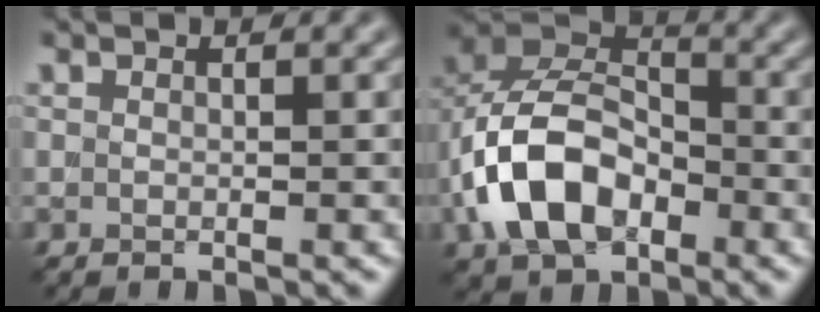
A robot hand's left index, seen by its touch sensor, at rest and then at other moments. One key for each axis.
{"total": 9.5, "fx": -3.0, "fy": 6.2, "fz": 6.5, "tx": -0.133, "ty": 0.013, "tz": -0.067}